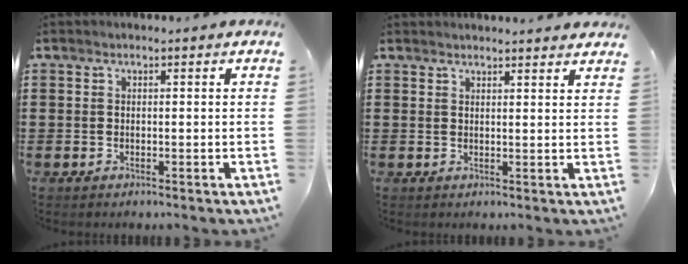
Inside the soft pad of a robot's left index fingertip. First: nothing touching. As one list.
[{"total": 1.9, "force": [1.9, -0.1, 0.2], "torque": [-0.008, -0.002, 0.037]}]